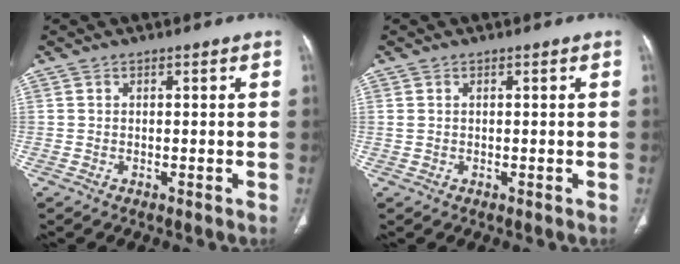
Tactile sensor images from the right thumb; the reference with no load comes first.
{"total": 0.9, "force": [0.3, 0.5, 0.6], "torque": [-0.019, 0.011, 0.012]}